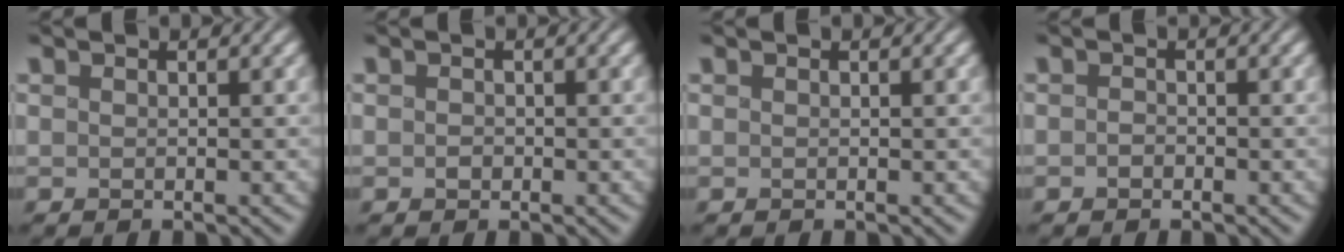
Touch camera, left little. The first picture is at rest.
{"total": 0.8, "force": [-0.4, 0.6, 0.3], "torque": [-0.008, -0.002, -0.011]}
{"total": 0.0}
{"total": 0.9, "force": [-0.7, 0.5, 0.3], "torque": [-0.002, -0.001, -0.018]}